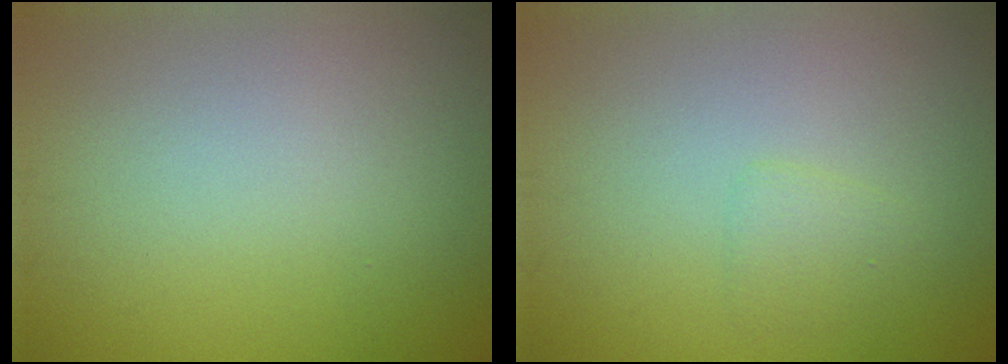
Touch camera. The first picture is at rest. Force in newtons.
{"total": 1.1, "press": 1.1, "slide": 0.1}